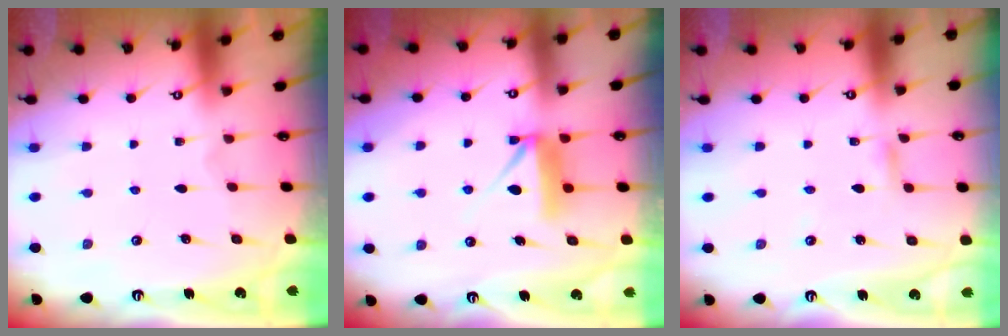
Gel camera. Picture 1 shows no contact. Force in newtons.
{"total": 7.4, "press": 7.4, "slide": 0.4}
{"total": 2.7, "press": 2.7, "slide": 0.2}